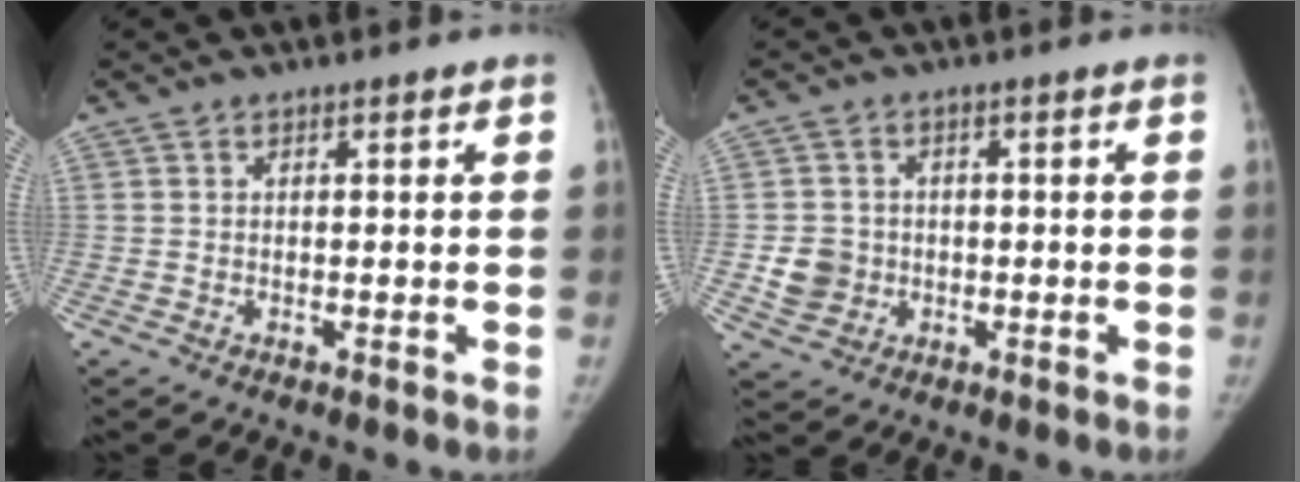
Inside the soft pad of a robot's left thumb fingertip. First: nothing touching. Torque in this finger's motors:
{"motor_torque": [-0.04, 0.04, 0.26, -0.06, 0.07]}